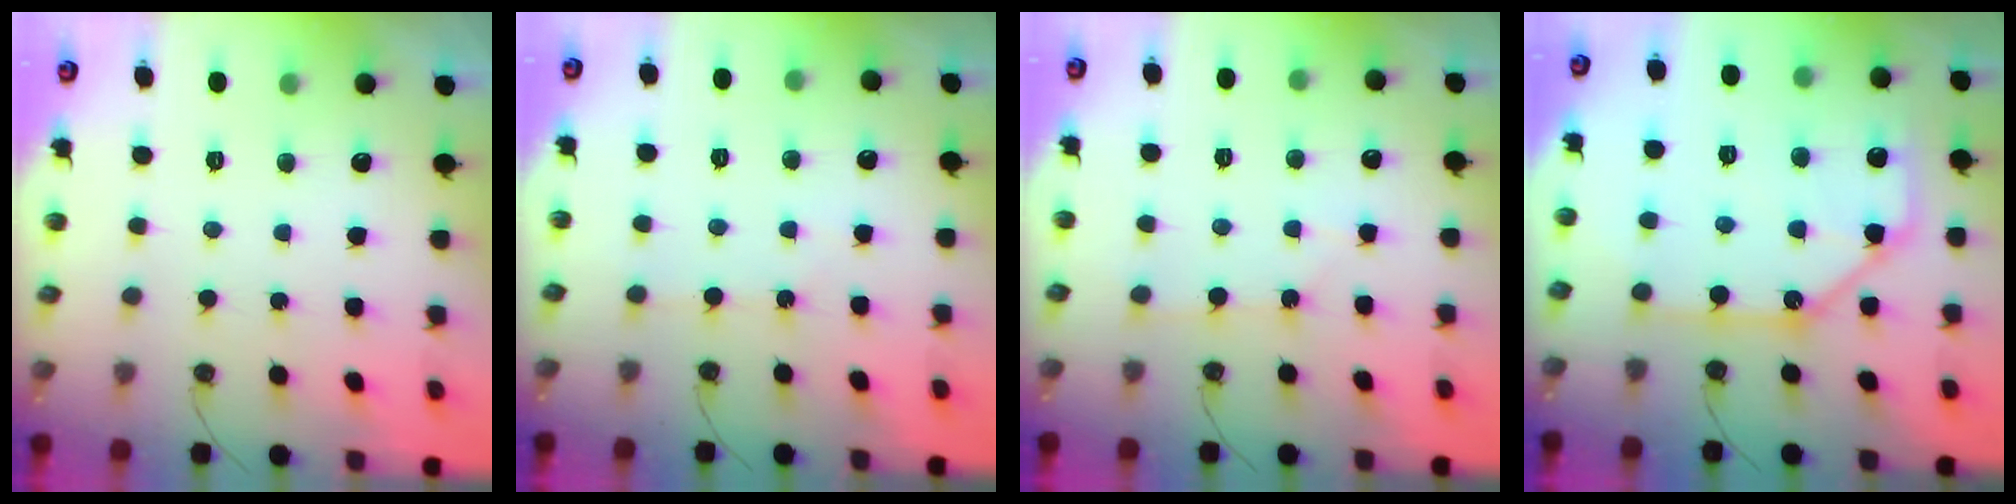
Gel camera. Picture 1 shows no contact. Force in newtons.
{"total": 2.6, "press": 2.6, "slide": 0.3}
{"total": 2.3, "press": 2.3, "slide": 0.4}
{"total": 14.2, "press": 14.1, "slide": 1.6}